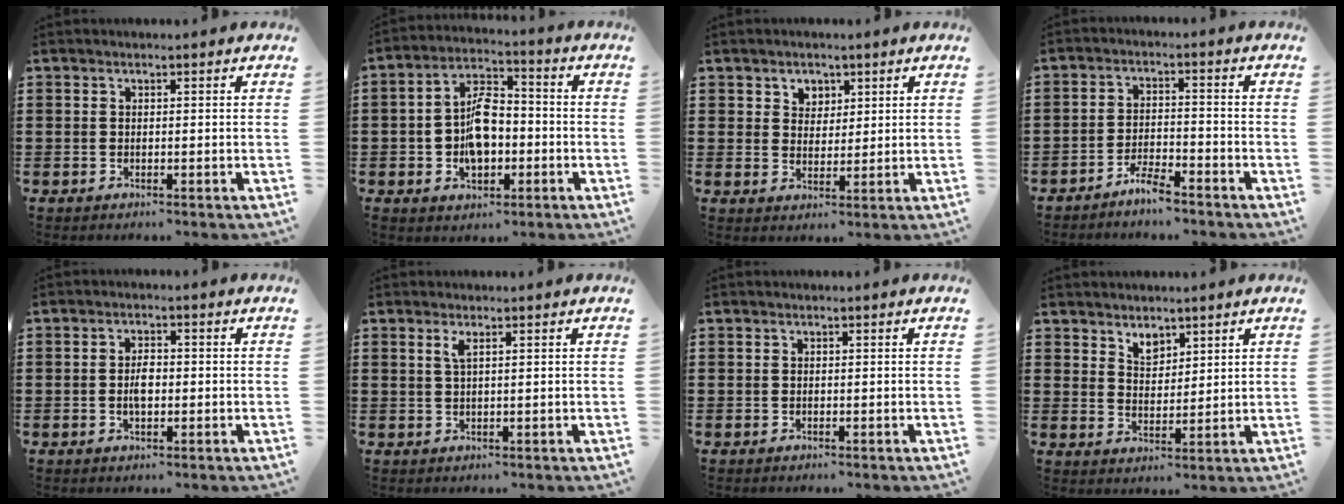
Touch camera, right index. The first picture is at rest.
{"total": 7.8, "force": [-1.4, 4.6, 6.2], "torque": [-0.132, 0.008, -0.027]}
{"total": 3.1, "force": [1.9, 2.5, 0.2], "torque": [-0.016, 0.012, 0.035]}
{"total": 3.0, "force": [-2.9, 0.4, 0.8], "torque": [-0.018, 0.007, -0.059]}
{"total": 3.0, "force": [-0.3, 1.5, 2.6], "torque": [-0.057, 0.000, -0.007]}
{"total": 1.6, "force": [0.7, 0.2, 1.4], "torque": [-0.030, 0.002, 0.011]}
{"total": 0.0}
{"total": 3.2, "force": [2.6, 1.7, 0.8], "torque": [-0.017, 0.001, 0.046]}